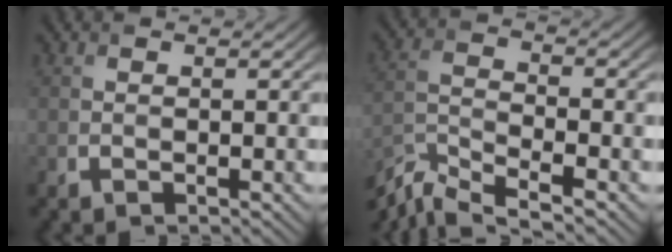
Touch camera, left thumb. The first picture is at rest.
{"total": 7.2, "force": [-6.2, 1.4, 3.4], "torque": [-0.081, -0.015, -0.129]}